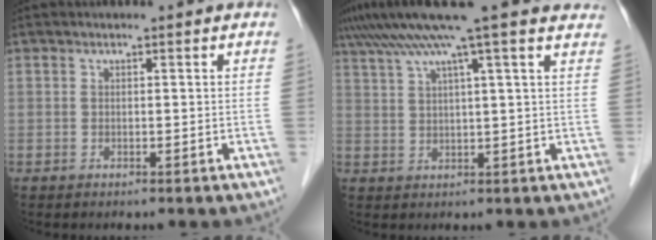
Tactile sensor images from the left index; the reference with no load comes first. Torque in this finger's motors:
{"motor_torque": [1.00, -1.14, 0.61, 0.21]}